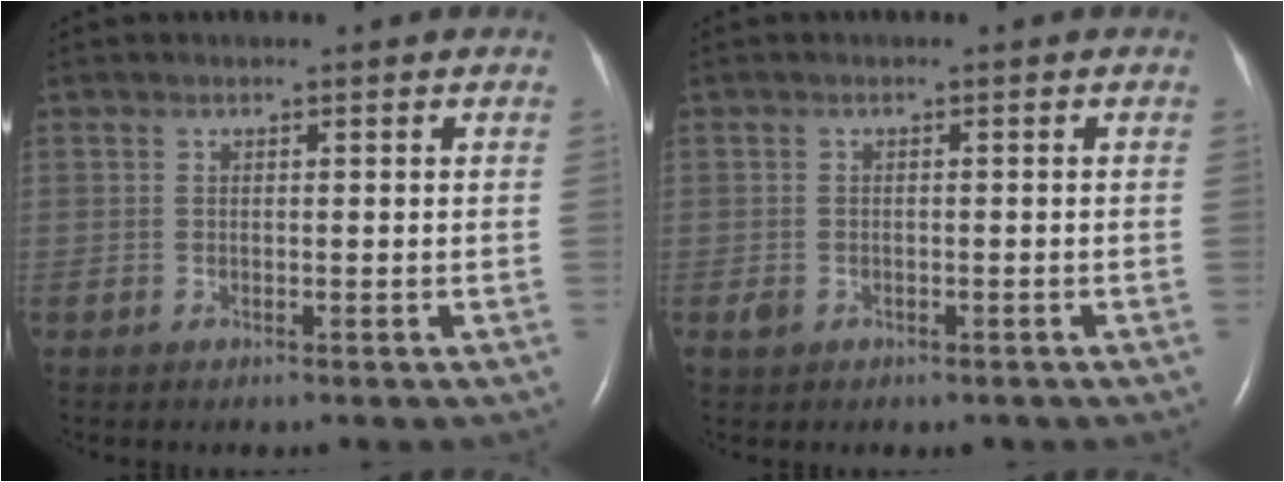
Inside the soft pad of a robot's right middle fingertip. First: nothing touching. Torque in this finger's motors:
{"motor_torque": [-0.07, -0.07, 0.00, 0.01]}